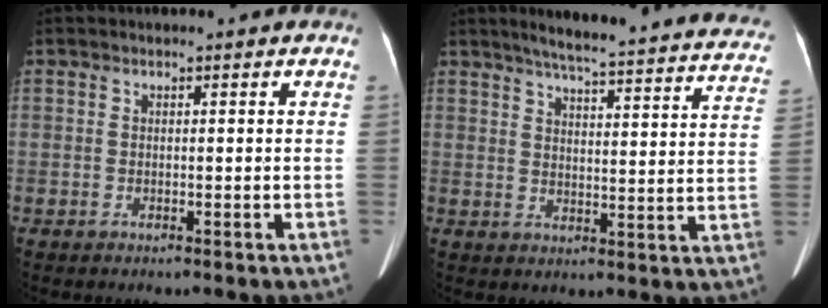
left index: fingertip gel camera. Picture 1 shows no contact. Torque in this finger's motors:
{"motor_torque": [0.91, -1.23, 0.06, 0.06]}